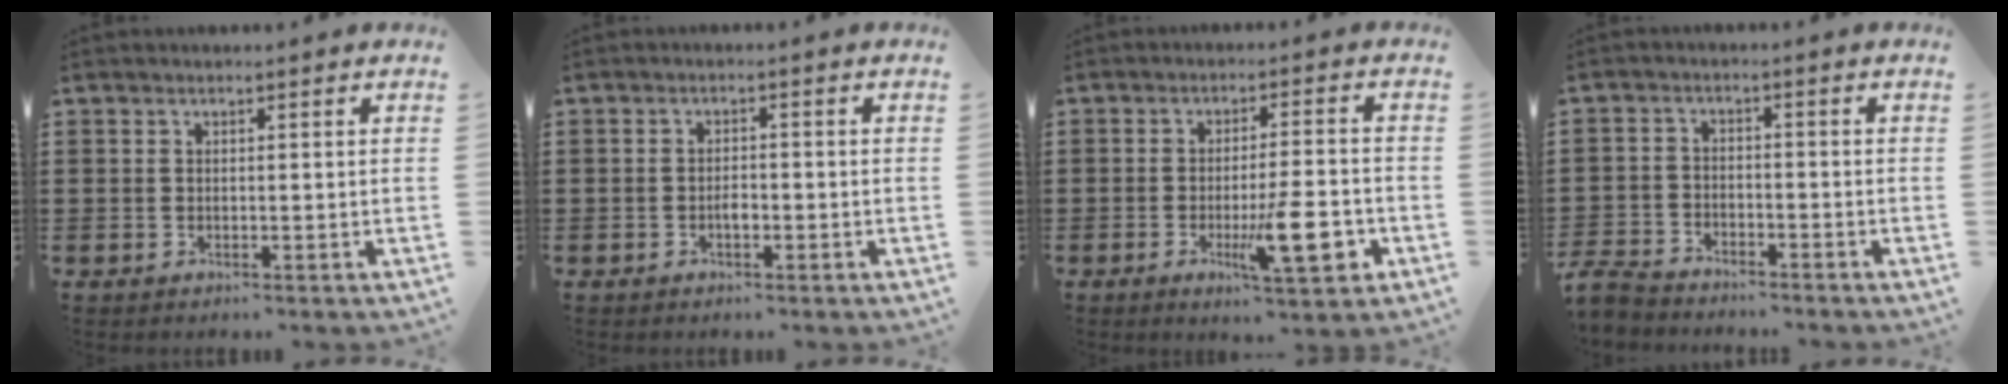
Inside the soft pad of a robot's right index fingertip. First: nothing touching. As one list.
[{"total": 1.6, "force": [-0.6, 0.6, 1.3], "torque": [-0.026, -0.001, -0.011]}, {"total": 10.6, "force": [-3.4, 2.4, 9.7], "torque": [-0.147, -0.009, -0.054]}, {"total": 3.8, "force": [-3.7, 0.6, 0.3], "torque": [-0.023, -0.004, -0.082]}]